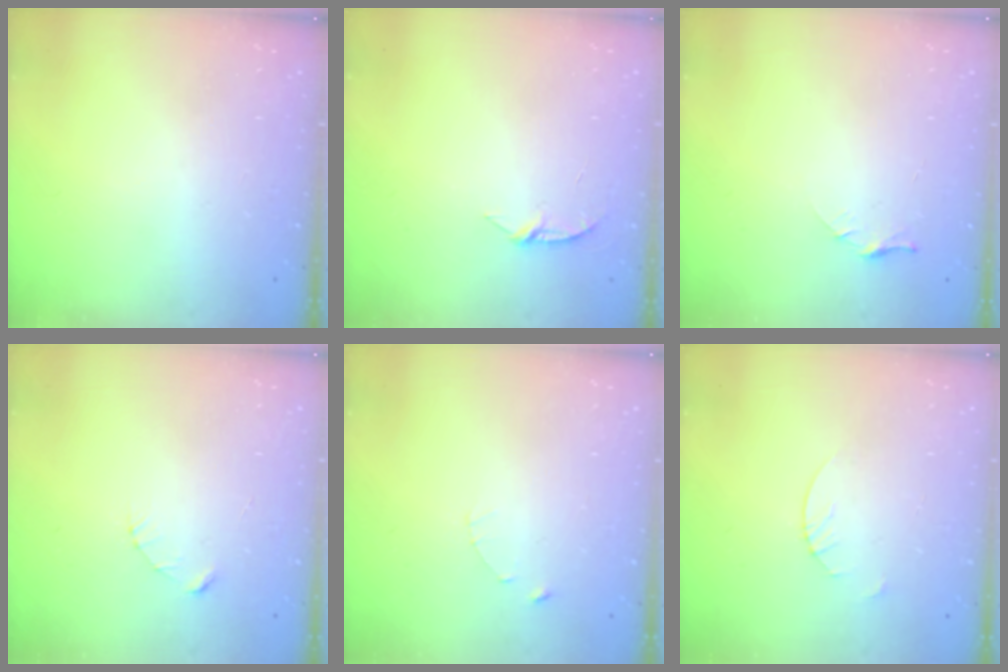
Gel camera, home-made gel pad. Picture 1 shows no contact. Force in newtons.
{"total": 4.3, "press": 4.3, "slide": 0.4}
{"total": 4.5, "press": 4.4, "slide": 0.4}
{"total": 2.3, "press": 2.3, "slide": 0.3}
{"total": 1.0, "press": 1.0, "slide": 0.2}
{"total": 1.8, "press": 1.8, "slide": 0.2}